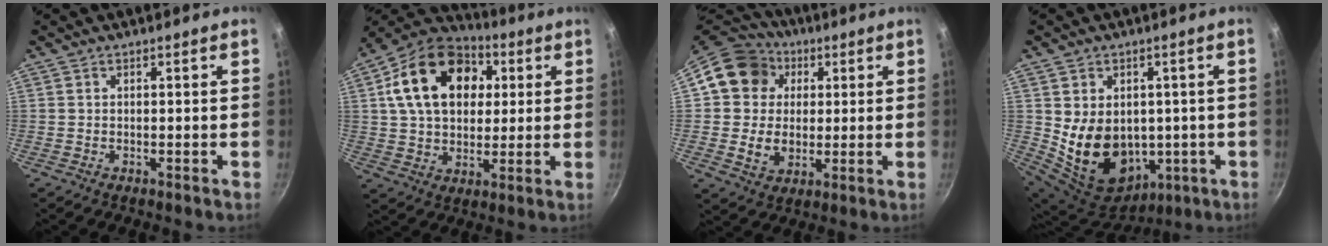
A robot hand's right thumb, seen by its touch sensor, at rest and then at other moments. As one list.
[{"total": 20.8, "force": [5.4, 14.7, 13.6], "torque": [-0.205, 0.014, 0.081]}, {"total": 15.4, "force": [3.1, 13.5, 6.8], "torque": [-0.091, 0.016, 0.051]}, {"total": 16.5, "force": [-0.2, 12.8, 10.4], "torque": [-0.170, -0.017, 0.033]}]